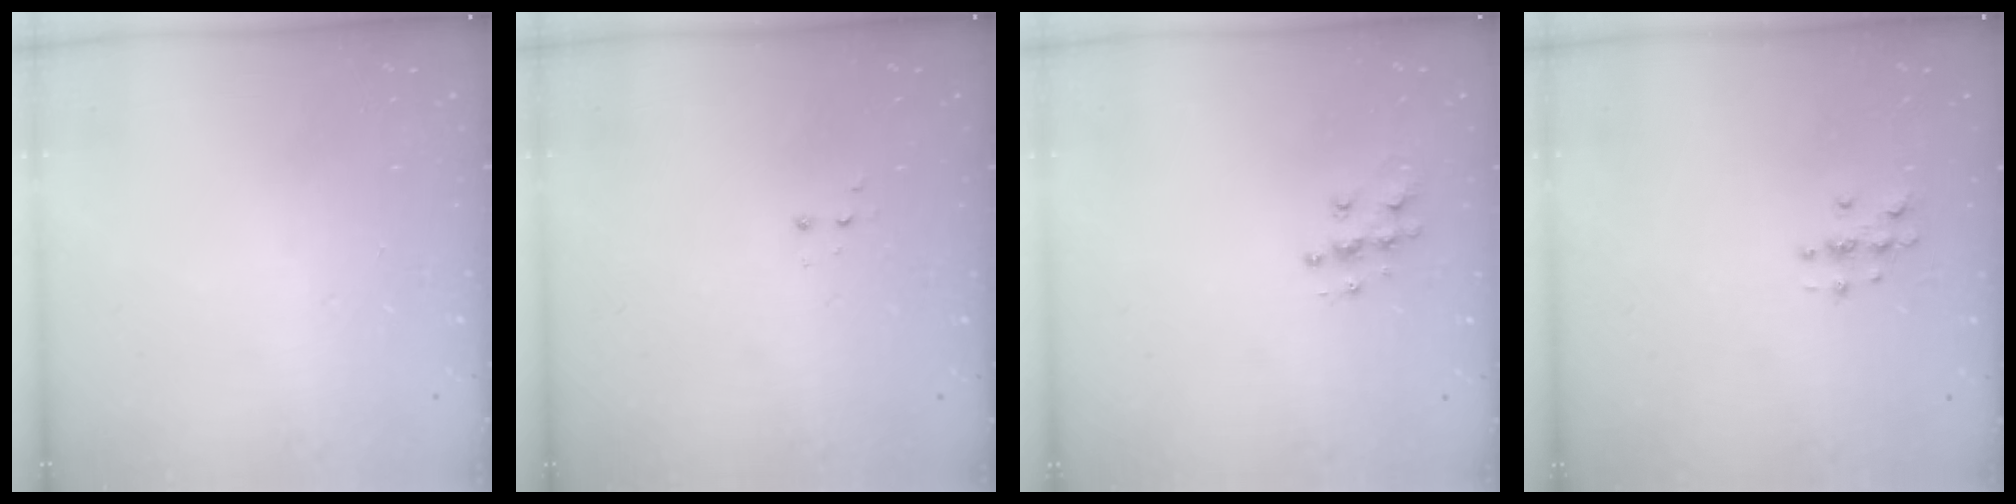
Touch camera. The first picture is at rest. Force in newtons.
{"total": 2.8, "press": 2.8, "slide": 0.5}
{"total": 8.0, "press": 8.0, "slide": 0.4}
{"total": 2.8, "press": 2.8, "slide": 0.3}